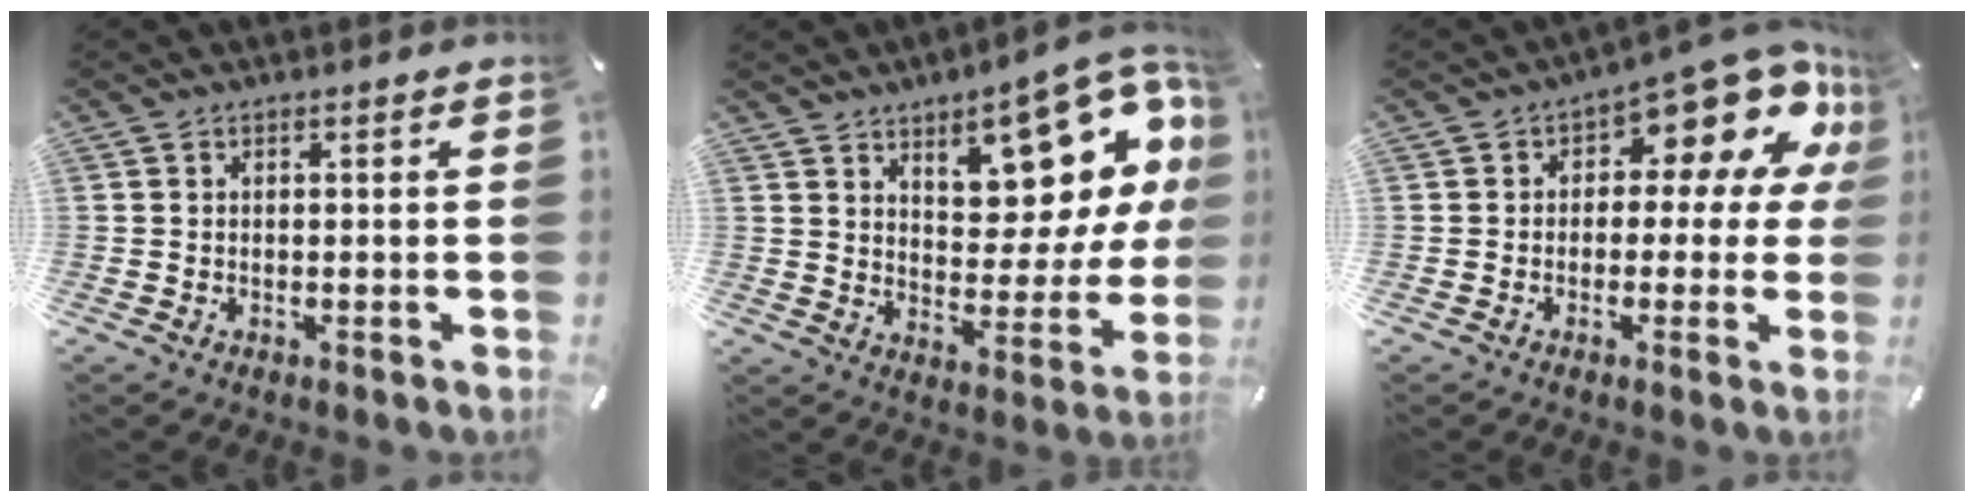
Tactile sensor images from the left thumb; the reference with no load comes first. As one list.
[{"total": 16.8, "force": [10.7, 7.6, 10.5], "torque": [-0.133, -0.078, 0.178]}, {"total": 13.0, "force": [7.6, 5.4, 9.1], "torque": [-0.119, -0.069, 0.126]}]